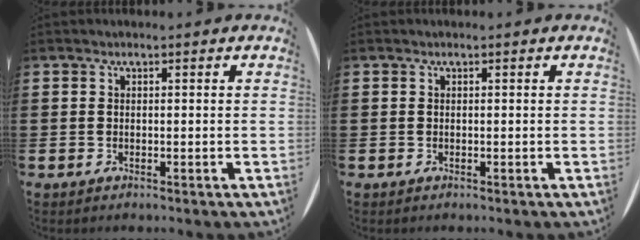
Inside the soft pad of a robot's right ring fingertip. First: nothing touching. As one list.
[{"total": 0.0}]